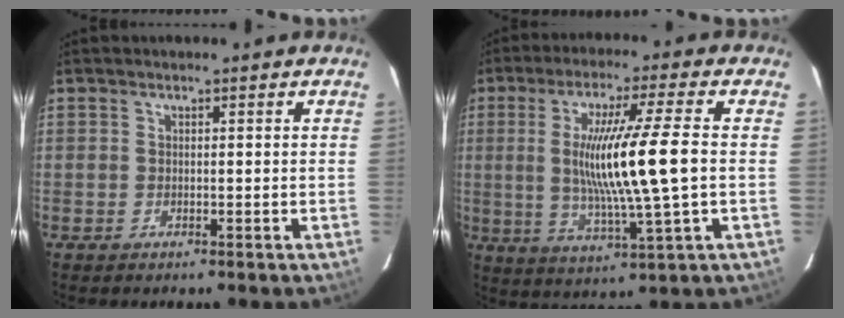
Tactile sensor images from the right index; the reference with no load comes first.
{"total": 14.9, "force": [0.1, -0.3, 14.9], "torque": [-0.266, -0.018, 0.013]}